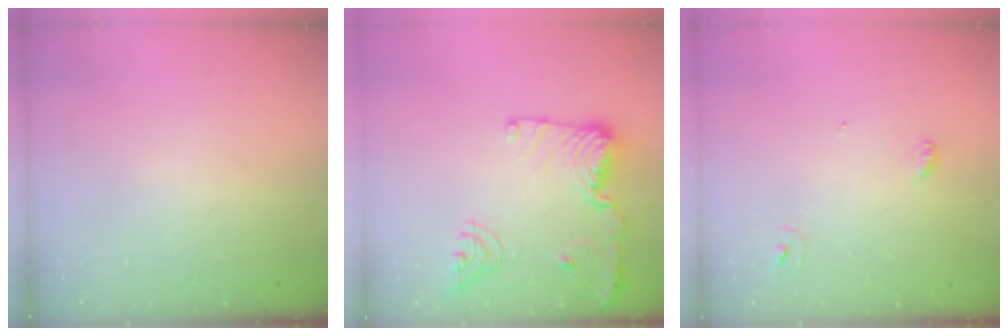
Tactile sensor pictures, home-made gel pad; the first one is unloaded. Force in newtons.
{"total": 15.2, "press": 14.8, "slide": 3.3}
{"total": 3.3, "press": 3.3, "slide": 0.3}